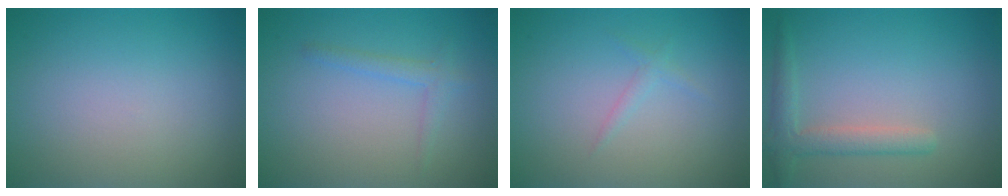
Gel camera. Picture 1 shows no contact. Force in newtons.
{"total": 1.5, "press": 1.5, "slide": 0.1}
{"total": 0.8, "press": 0.8, "slide": 0.0}
{"total": 2.6, "press": 2.5, "slide": 0.2}